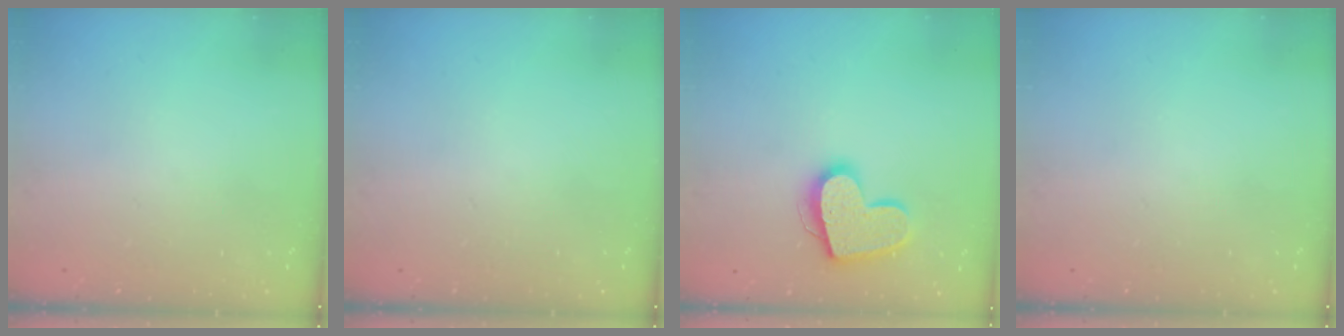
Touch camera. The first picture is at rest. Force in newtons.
{"total": 0.0}
{"total": 16.5, "press": 16.4, "slide": 1.2}
{"total": 0.0}